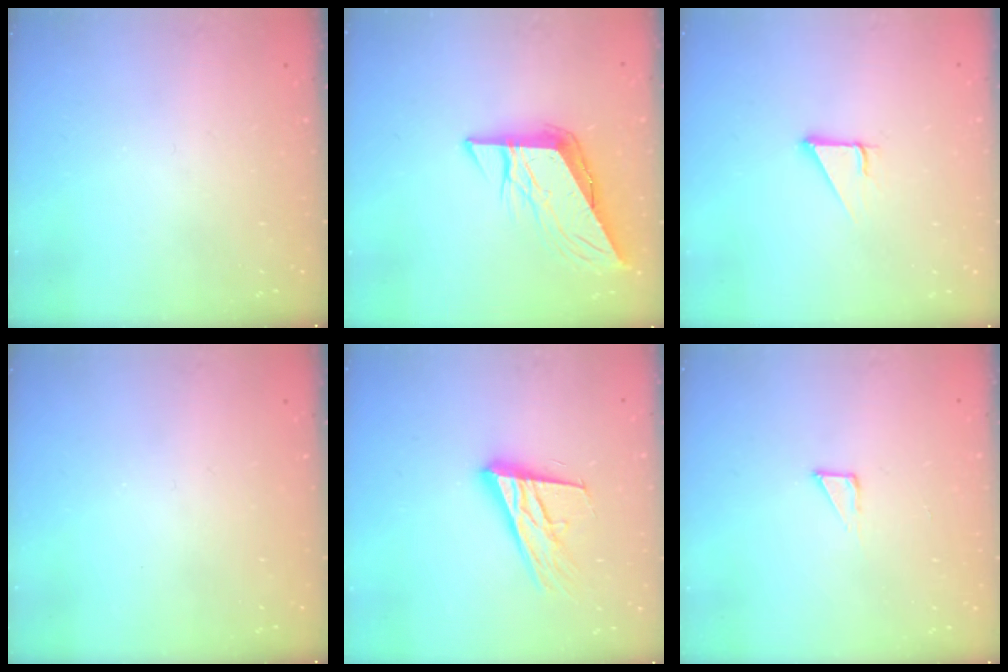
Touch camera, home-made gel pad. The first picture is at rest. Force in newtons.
{"total": 9.2, "press": 9.1, "slide": 0.8}
{"total": 3.0, "press": 3.0, "slide": 0.2}
{"total": 0.0}
{"total": 18.0, "press": 17.5, "slide": 3.9}
{"total": 2.3, "press": 2.3, "slide": 0.1}